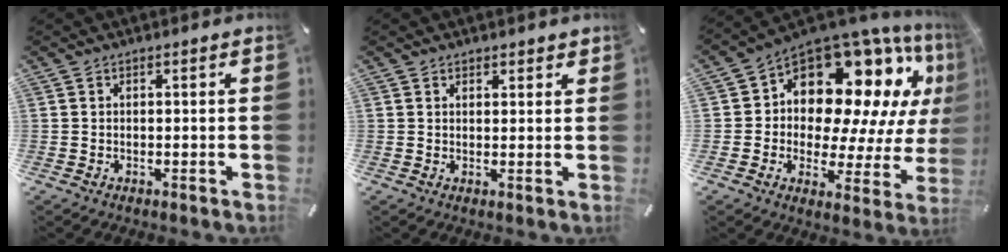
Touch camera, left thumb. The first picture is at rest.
{"total": 1.7, "force": [1.3, 1.2, 0.2], "torque": [0.011, -0.005, 0.021]}
{"total": 18.2, "force": [9.3, 11.1, 11.0], "torque": [-0.167, -0.086, 0.156]}